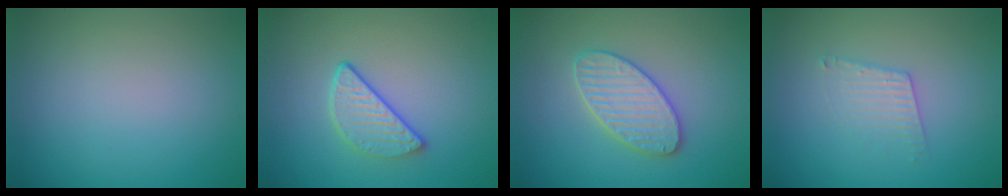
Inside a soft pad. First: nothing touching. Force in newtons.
{"total": 3.2, "press": 2.6, "slide": 2.0}
{"total": 3.5, "press": 3.5, "slide": 0.3}
{"total": 2.0, "press": 2.0, "slide": 0.1}